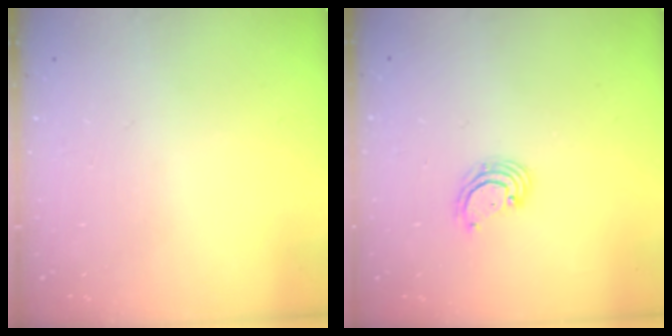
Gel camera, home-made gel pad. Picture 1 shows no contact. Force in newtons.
{"total": 2.6, "press": 2.6, "slide": 0.2}